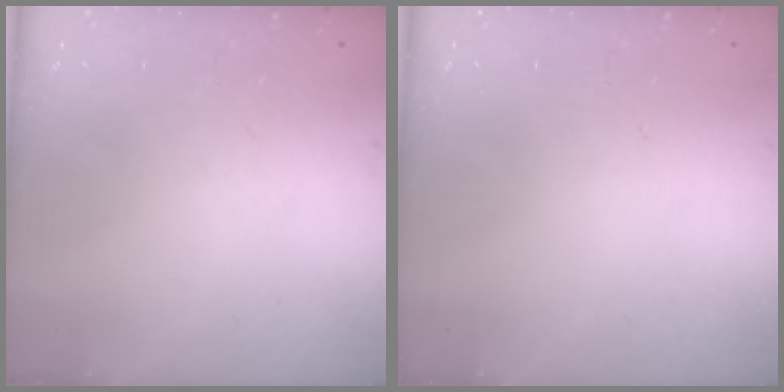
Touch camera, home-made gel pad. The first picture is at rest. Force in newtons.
{"total": 0.0}